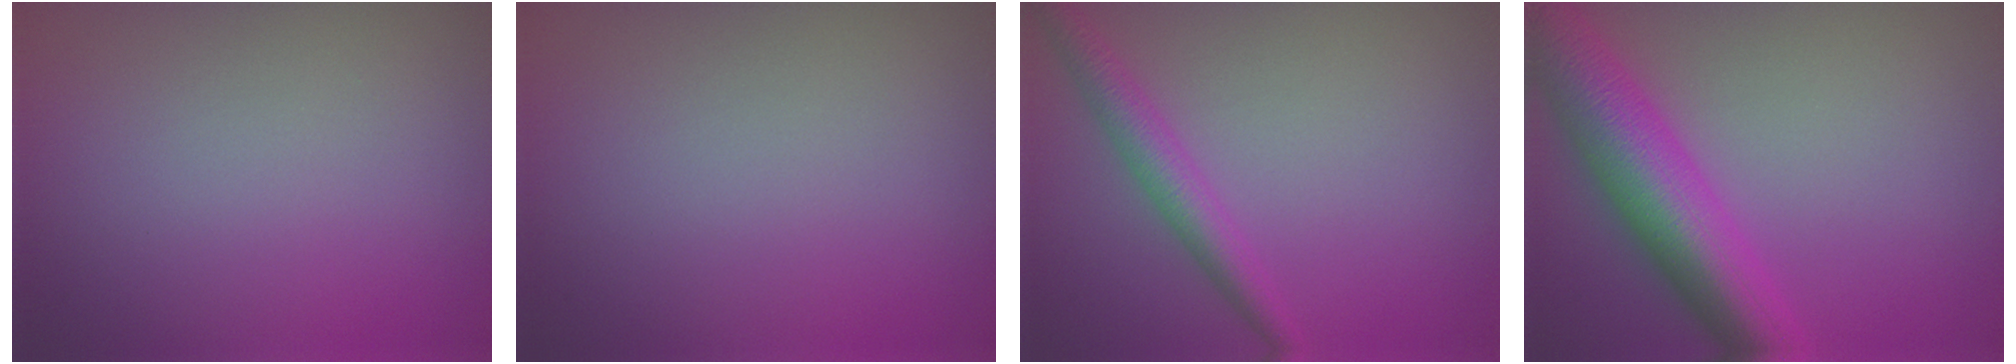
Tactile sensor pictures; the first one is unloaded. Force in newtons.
{"total": 0.0}
{"total": 3.1, "press": 3.1, "slide": 0.0}
{"total": 9.0, "press": 9.0, "slide": 0.1}